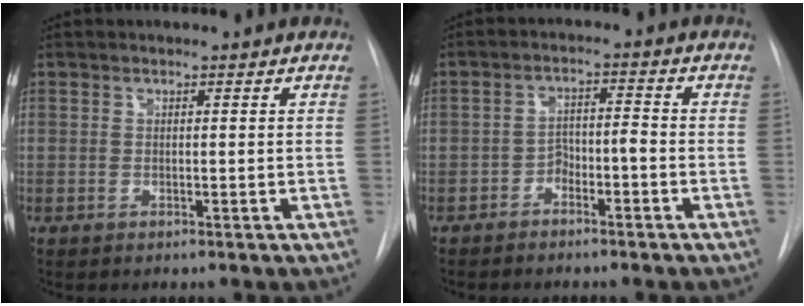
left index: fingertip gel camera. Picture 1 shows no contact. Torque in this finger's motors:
{"motor_torque": [-0.46, 0.25, -0.03, 0.00]}